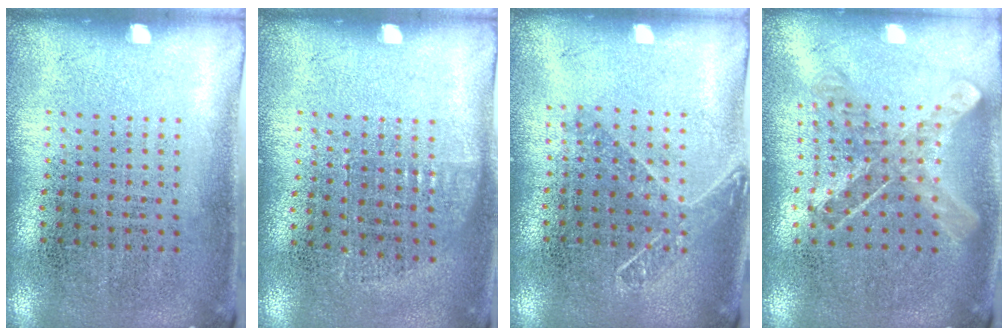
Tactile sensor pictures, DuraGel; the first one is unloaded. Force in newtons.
{"total": 0.6, "press": 0.6, "slide": 0.3}
{"total": 1.4, "press": 1.1, "slide": 0.8}
{"total": 0.8, "press": 0.8, "slide": 0.2}